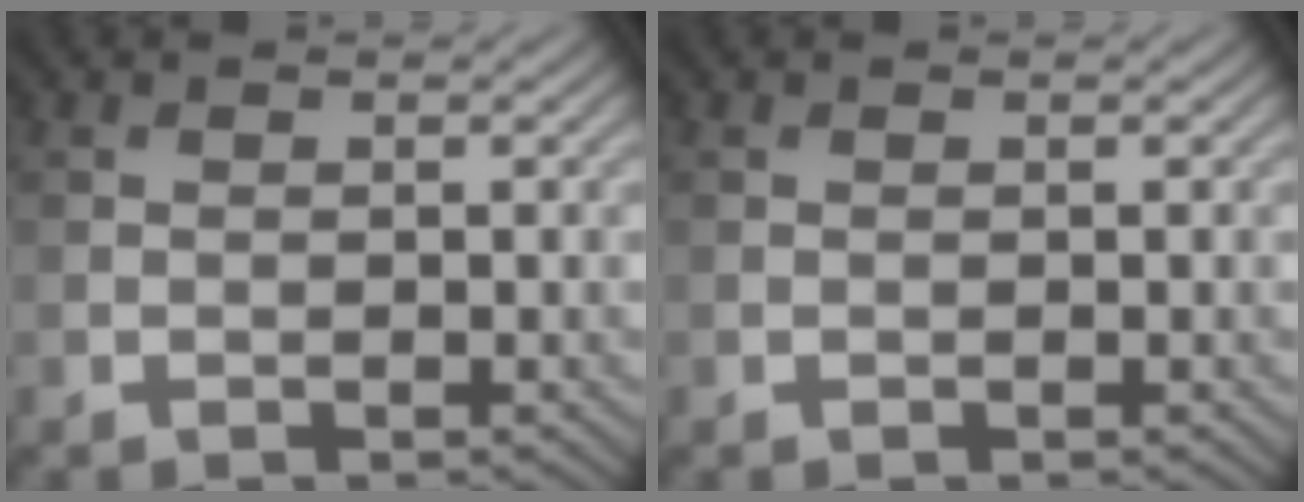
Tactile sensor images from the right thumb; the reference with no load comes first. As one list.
[{"total": 0.0}]